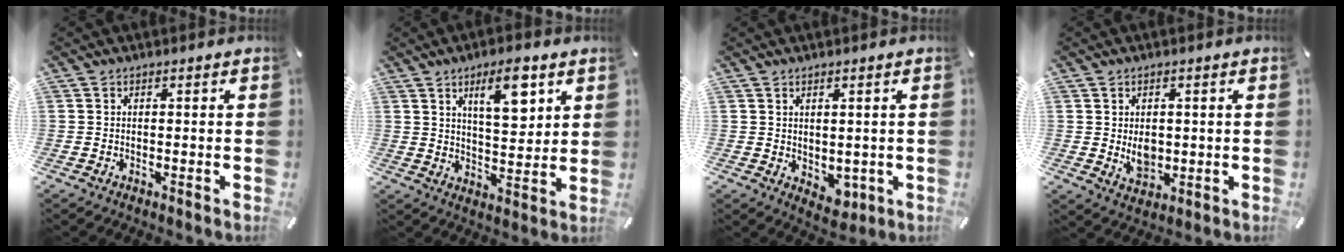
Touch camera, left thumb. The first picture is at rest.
{"total": 10.6, "force": [6.0, 4.2, 7.6], "torque": [-0.105, -0.028, 0.095]}
{"total": 3.3, "force": [0.3, 2.6, 2.0], "torque": [-0.009, -0.006, 0.005]}
{"total": 5.1, "force": [0.1, 3.9, 3.2], "torque": [-0.051, -0.010, -0.002]}